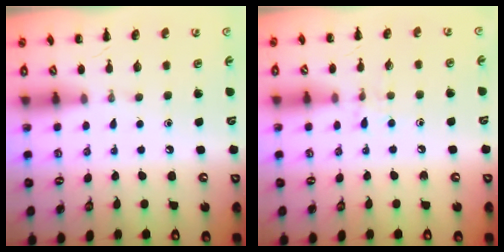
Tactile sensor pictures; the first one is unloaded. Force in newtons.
{"total": 5.6, "press": 5.3, "slide": 1.6}